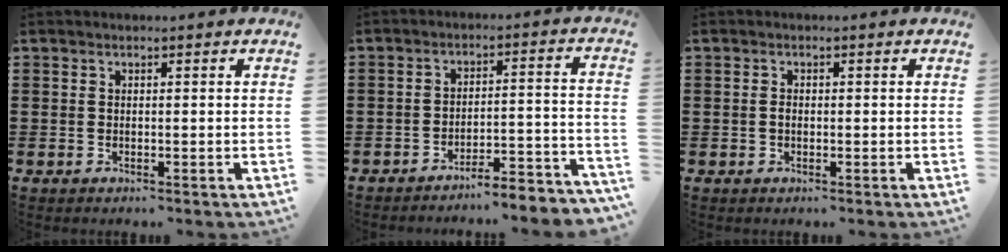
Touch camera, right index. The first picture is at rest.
{"total": 4.3, "force": [-4.1, -0.4, 1.2], "torque": [-0.025, -0.016, -0.085]}
{"total": 1.0, "force": [-0.1, 0.5, 0.8], "torque": [-0.019, -0.001, -0.002]}